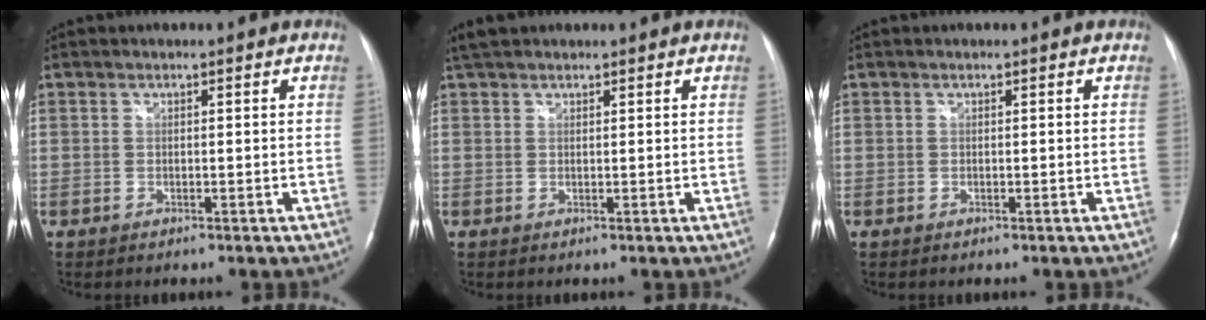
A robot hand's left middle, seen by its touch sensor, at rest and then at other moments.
{"total": 3.4, "force": [2.9, 1.4, 1.3], "torque": [-0.023, 0.023, 0.051]}
{"total": 0.0}